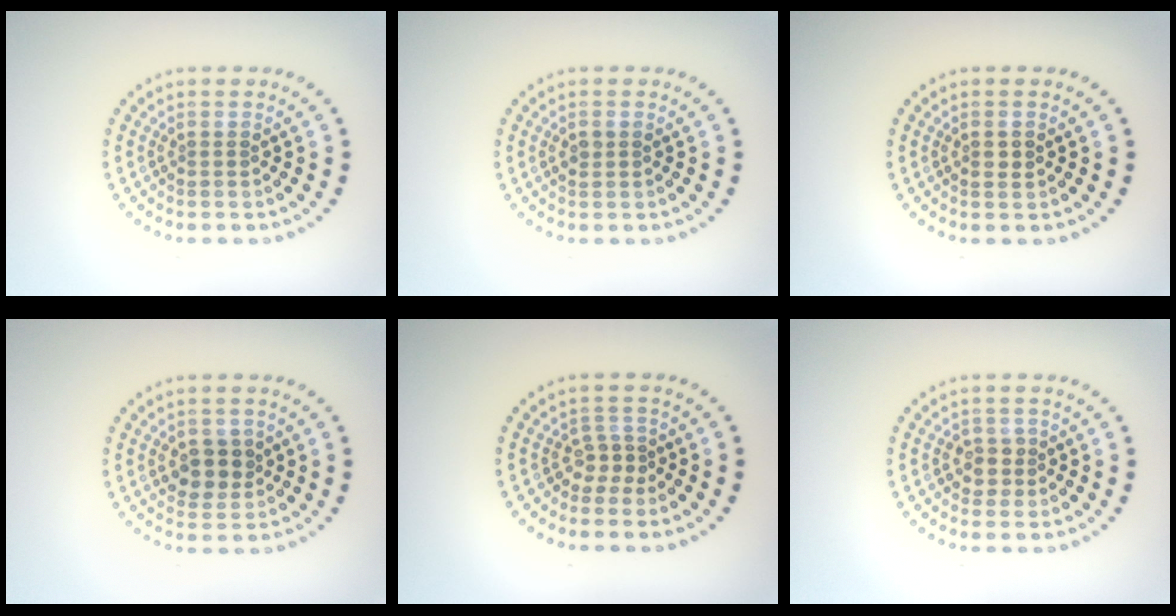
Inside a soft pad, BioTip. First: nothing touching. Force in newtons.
{"total": 0.9, "press": 0.9, "slide": 0.2}
{"total": 1.0, "press": 1.0, "slide": 0.2}
{"total": 2.8, "press": 2.8, "slide": 0.5}
{"total": 1.8, "press": 1.3, "slide": 1.3}
{"total": 1.9, "press": 1.7, "slide": 0.7}